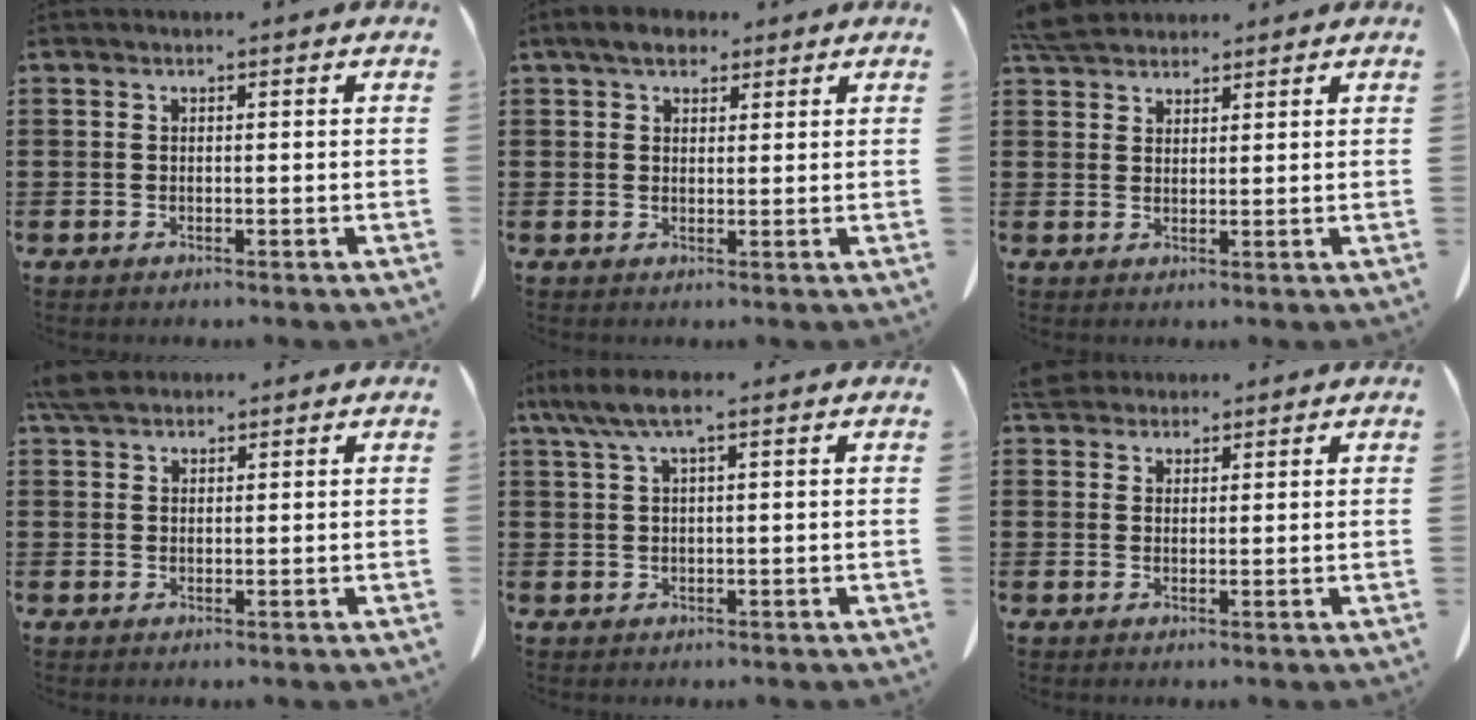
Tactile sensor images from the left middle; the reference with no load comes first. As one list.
[{"total": 4.0, "force": [3.0, 1.8, 1.9], "torque": [-0.039, 0.002, 0.053]}, {"total": 4.6, "force": [4.3, 1.2, 1.3], "torque": [-0.038, -0.003, 0.084]}, {"total": 3.8, "force": [3.1, 1.3, 1.7], "torque": [-0.042, 0.002, 0.061]}, {"total": 4.3, "force": [2.0, 0.7, 3.8], "torque": [-0.093, -0.005, 0.031]}, {"total": 3.6, "force": [3.2, 1.2, 0.9], "torque": [-0.028, -0.001, 0.064]}]